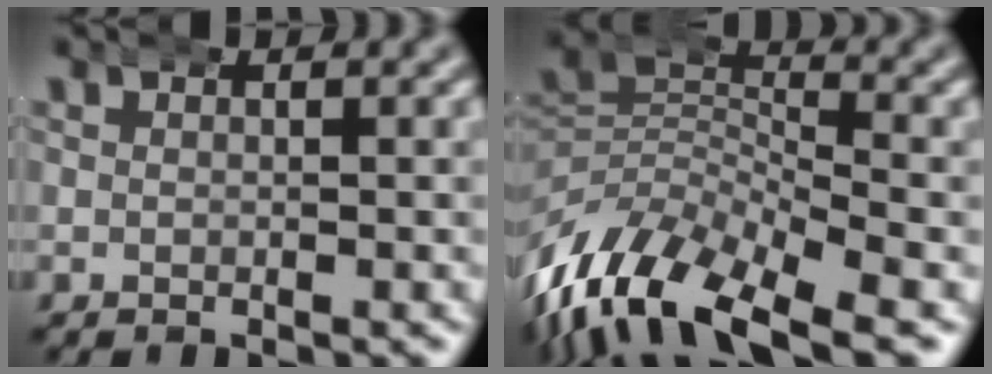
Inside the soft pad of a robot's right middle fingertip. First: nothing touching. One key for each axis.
{"total": 12.3, "fx": -5.2, "fy": 8.0, "fz": 7.7, "tx": -0.176, "ty": -0.047, "tz": -0.068}